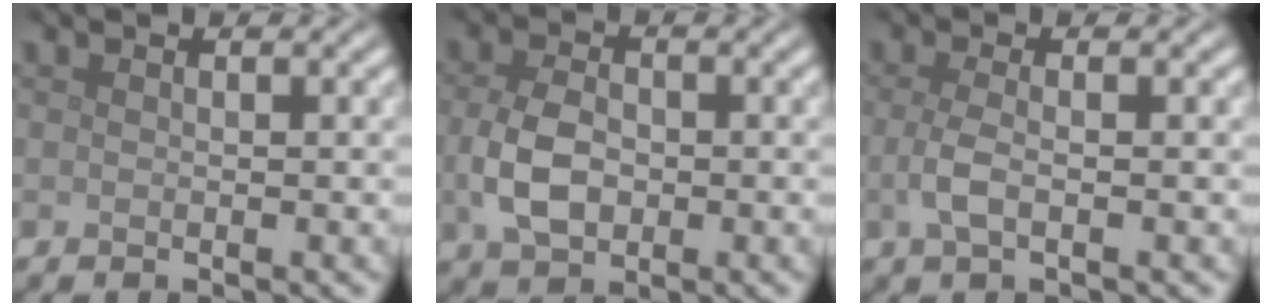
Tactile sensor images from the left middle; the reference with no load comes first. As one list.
[{"total": 4.2, "force": [-0.5, 2.9, 3.0], "torque": [-0.069, -0.004, -0.011]}, {"total": 2.2, "force": [-0.3, 0.8, 2.1], "torque": [-0.048, -0.003, -0.011]}]